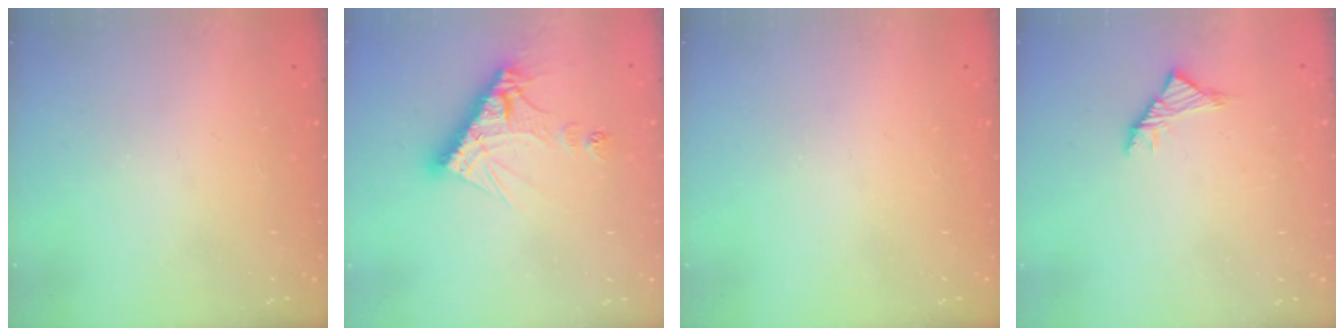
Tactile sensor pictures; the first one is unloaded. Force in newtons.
{"total": 11.2, "press": 11.2, "slide": 1.0}
{"total": 0.0}
{"total": 3.0, "press": 2.9, "slide": 0.9}